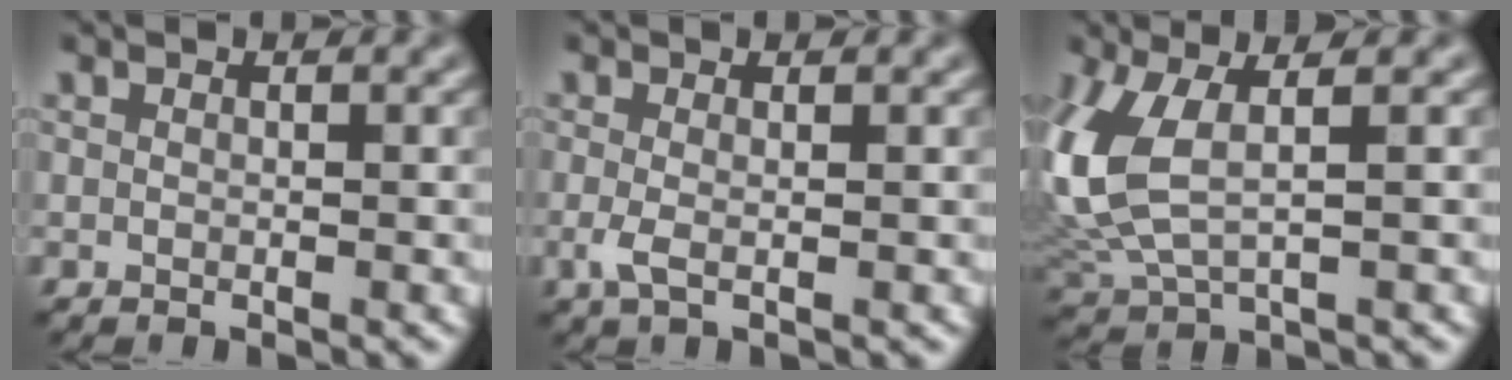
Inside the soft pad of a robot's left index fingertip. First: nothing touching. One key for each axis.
{"total": 1.6, "fx": -0.3, "fy": 0.4, "fz": 1.5, "tx": -0.035, "ty": -0.005, "tz": -0.007}
{"total": 7.1, "fx": 1.2, "fy": 3.4, "fz": 6.1, "tx": -0.169, "ty": -0.003, "tz": 0.032}